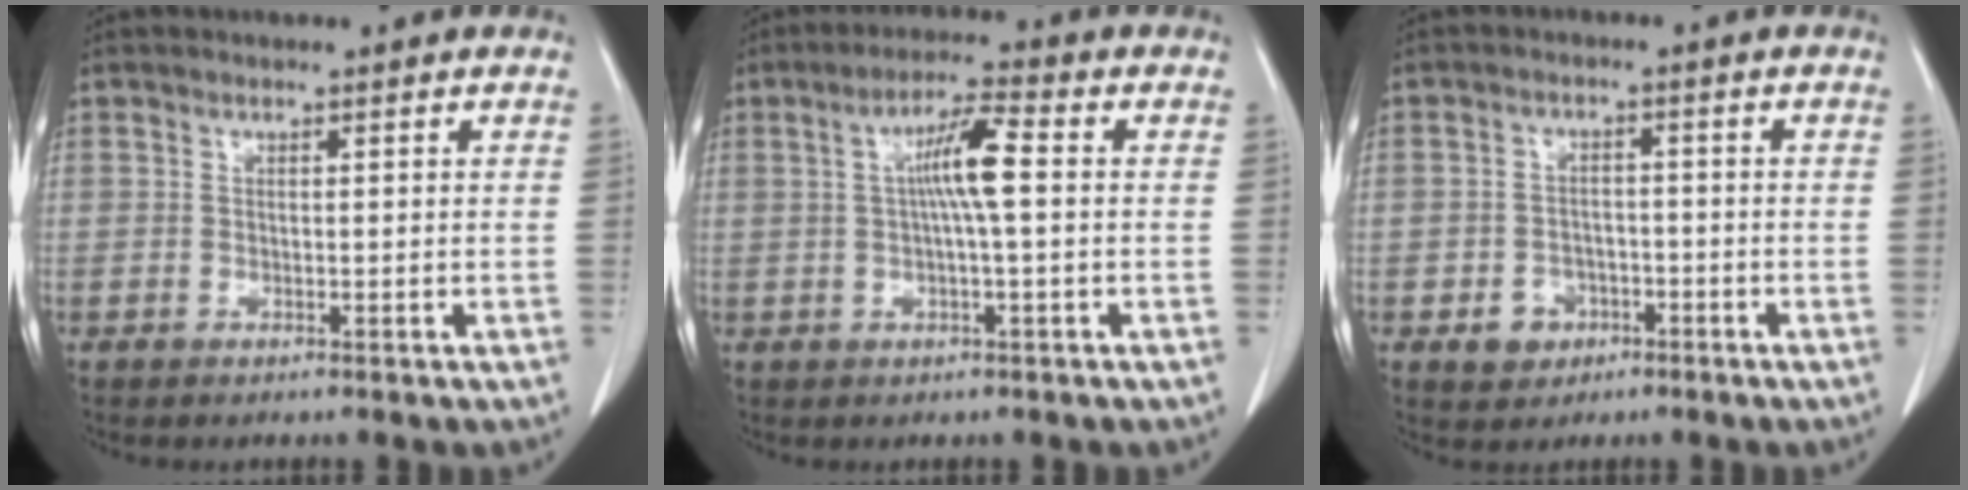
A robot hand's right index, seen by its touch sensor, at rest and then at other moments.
{"total": 6.4, "force": [0.6, 0.3, 6.3], "torque": [-0.116, 0.011, 0.007]}
{"total": 4.1, "force": [-1.9, 3.4, 1.3], "torque": [-0.015, 0.008, -0.023]}